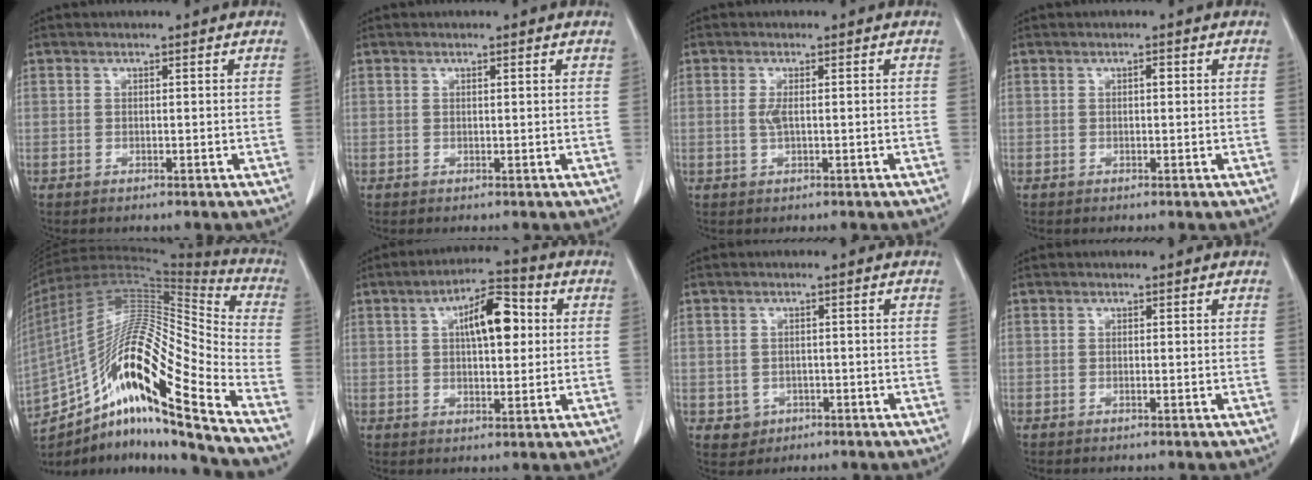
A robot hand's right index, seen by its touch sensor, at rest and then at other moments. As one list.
[{"total": 0.7, "force": [0.4, 0.1, 0.6], "torque": [-0.012, 0.002, 0.003]}, {"total": 1.7, "force": [0.0, 0.5, 1.6], "torque": [-0.037, -0.001, 0.001]}, {"total": 0.7, "force": [0.1, 0.3, 0.6], "torque": [-0.009, 0.003, -0.001]}, {"total": 25.6, "force": [-15.6, 2.6, 20.1], "torque": [-0.374, 0.009, -0.283]}, {"total": 9.2, "force": [2.2, 3.4, 8.3], "torque": [-0.135, 0.024, 0.031]}, {"total": 3.0, "force": [-0.9, 2.9, 0.4], "torque": [0.003, 0.009, -0.005]}, {"total": 0.0}]